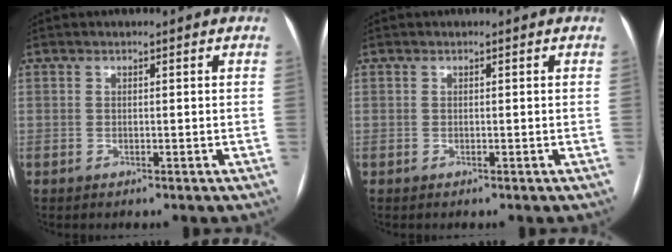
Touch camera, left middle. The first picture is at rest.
{"total": 0.0}